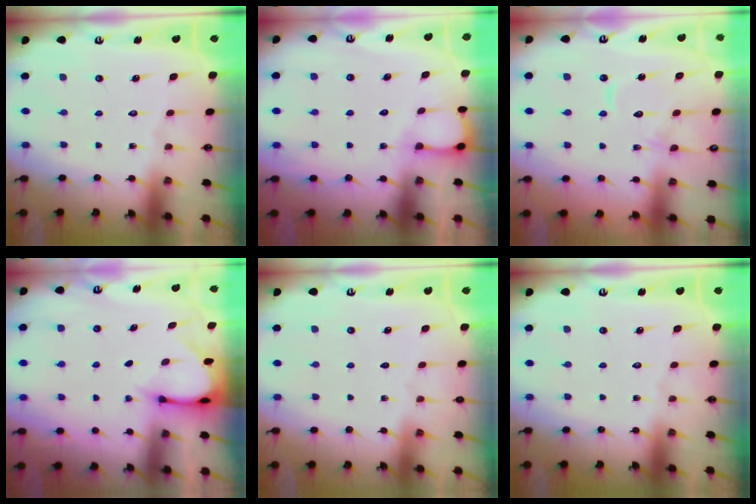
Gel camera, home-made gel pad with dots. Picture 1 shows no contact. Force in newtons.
{"total": 2.6, "press": 2.6, "slide": 0.3}
{"total": 10.3, "press": 10.3, "slide": 1.0}
{"total": 3.0, "press": 3.0, "slide": 0.2}
{"total": 0.5, "press": 0.2, "slide": 0.5}
{"total": 0.0}